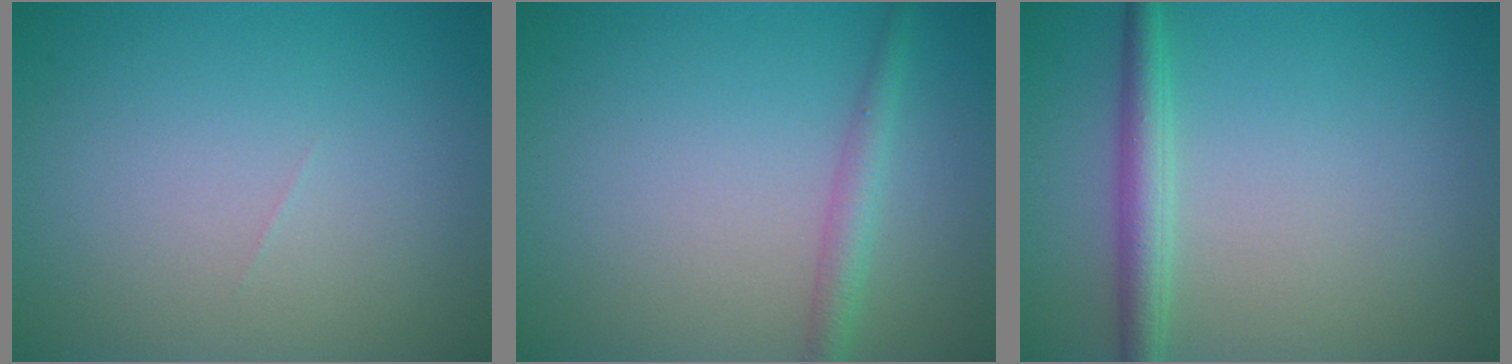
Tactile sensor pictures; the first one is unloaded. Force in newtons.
{"total": 2.0, "press": 2.0, "slide": 0.1}
{"total": 2.7, "press": 2.7, "slide": 0.1}